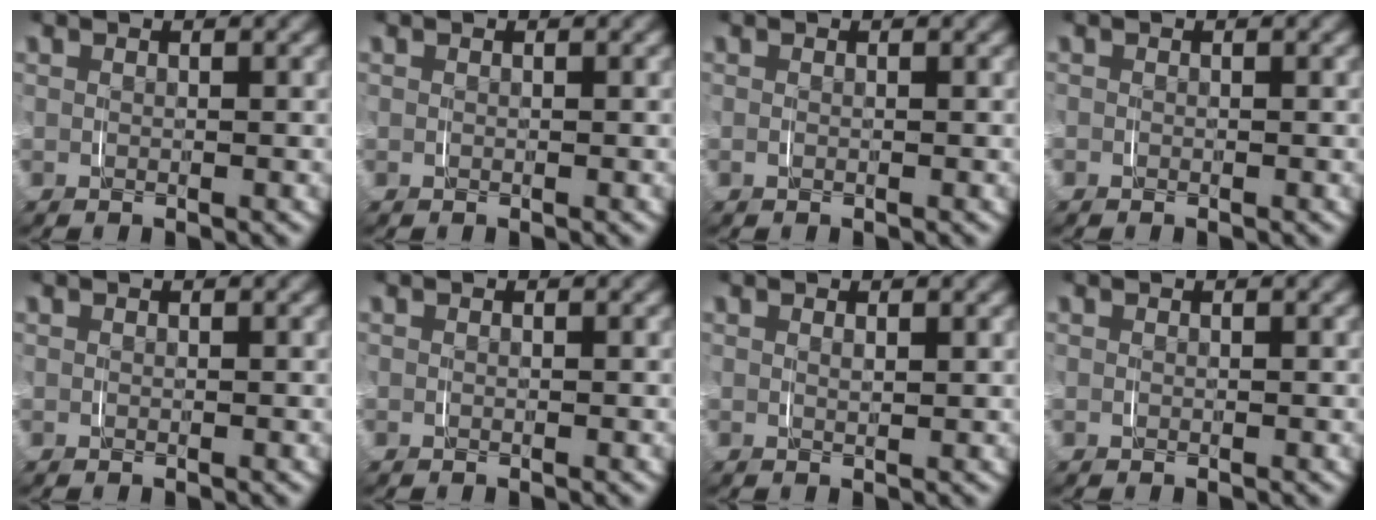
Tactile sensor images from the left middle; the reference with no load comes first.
{"total": 0.0}
{"total": 0.0}
{"total": 0.8, "force": [-0.5, 0.6, 0.0], "torque": [-0.007, -0.003, -0.009]}
{"total": 0.0}
{"total": 0.0}
{"total": 1.0, "force": [0.7, -0.6, -0.3], "torque": [0.006, 0.002, 0.013]}
{"total": 0.0}